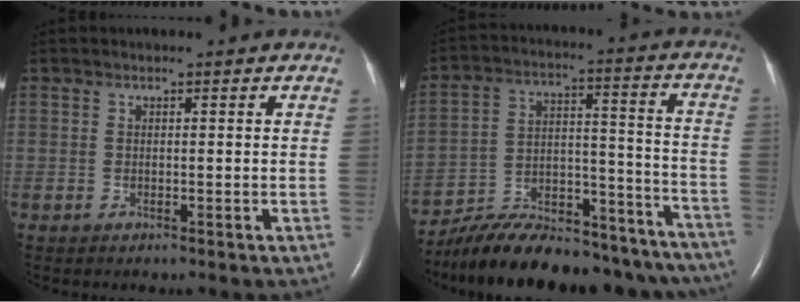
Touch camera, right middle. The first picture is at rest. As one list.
[{"total": 28.1, "force": [-24.9, 7.8, 10.5], "torque": [-0.139, 0.017, -0.352]}]